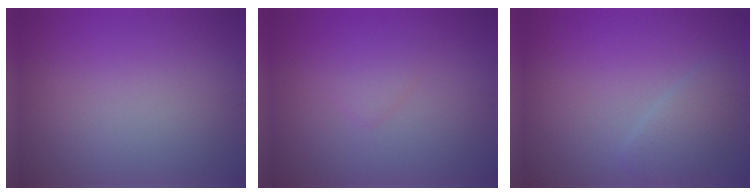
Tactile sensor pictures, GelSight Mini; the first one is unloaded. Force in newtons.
{"total": 1.2, "press": 1.2, "slide": 0.1}
{"total": 2.0, "press": 2.0, "slide": 0.2}